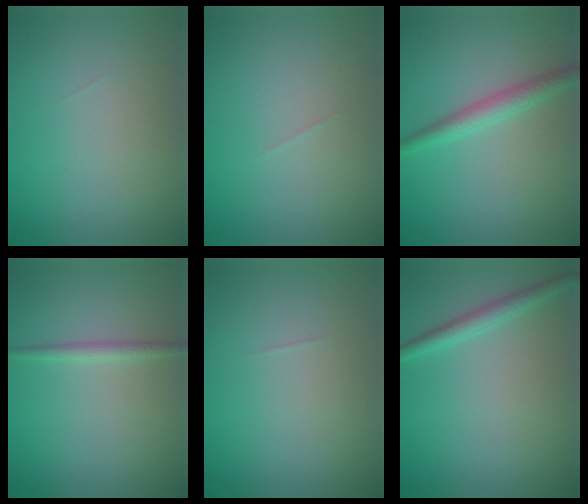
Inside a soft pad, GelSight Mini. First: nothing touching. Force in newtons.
{"total": 0.0}
{"total": 2.5, "press": 2.5, "slide": 0.1}
{"total": 1.2, "press": 1.2, "slide": 0.0}
{"total": 0.0}
{"total": 2.0, "press": 2.0, "slide": 0.1}